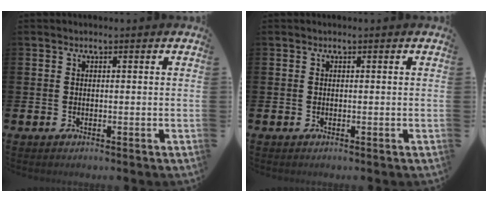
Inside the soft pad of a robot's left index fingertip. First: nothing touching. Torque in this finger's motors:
{"motor_torque": [0.00, 0.00, 0.00, 0.00]}